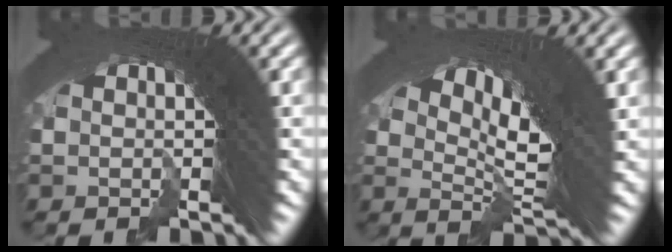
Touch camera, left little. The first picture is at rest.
{"total": 8.3, "force": [2.3, 3.5, 7.1], "torque": [-0.123, -0.004, 0.035]}